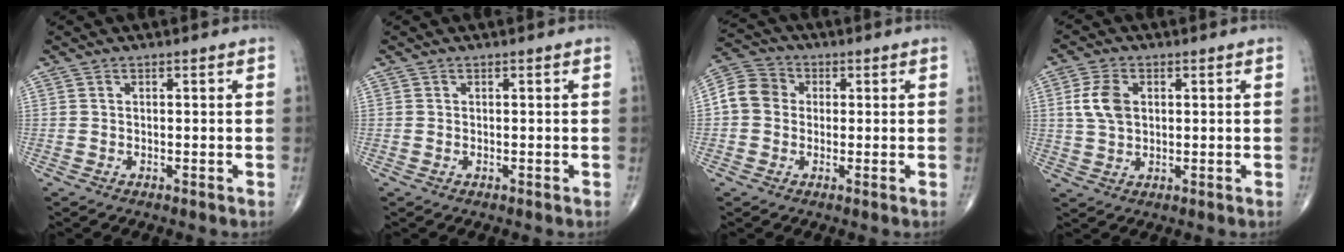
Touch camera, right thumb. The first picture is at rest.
{"total": 0.0}
{"total": 7.0, "force": [0.2, 6.2, 3.4], "torque": [-0.053, 0.023, -0.010]}
{"total": 6.2, "force": [1.3, 4.1, 4.4], "torque": [-0.086, -0.001, 0.024]}